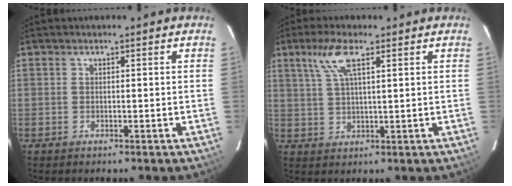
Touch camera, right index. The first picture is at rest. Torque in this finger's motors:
{"motor_torque": [0.68, 0.41, 0.12, 0.10]}